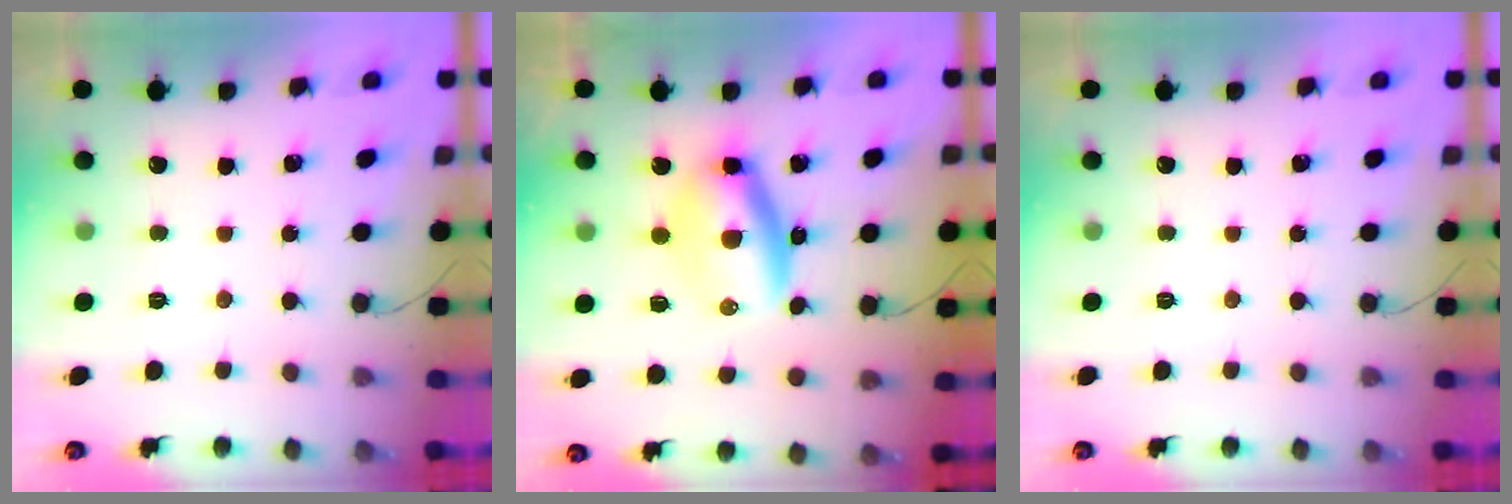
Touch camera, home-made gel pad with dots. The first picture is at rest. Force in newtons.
{"total": 8.4, "press": 8.1, "slide": 2.0}
{"total": 0.0}